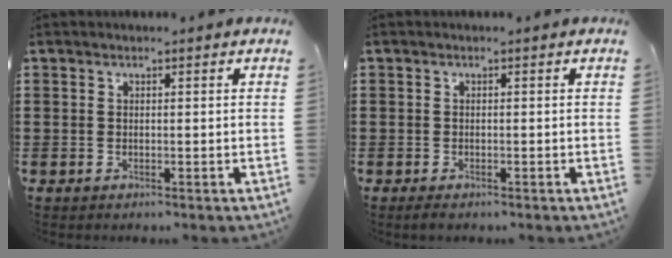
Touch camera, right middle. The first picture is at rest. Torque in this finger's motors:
{"motor_torque": [1.12, 0.31, 0.21, 0.07]}